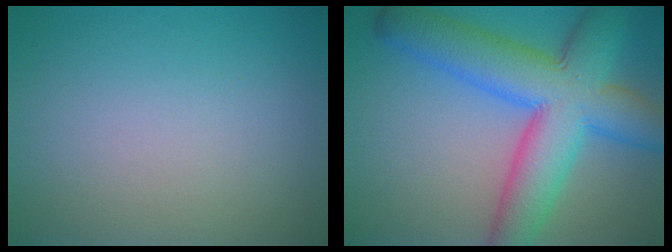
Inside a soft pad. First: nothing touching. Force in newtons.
{"total": 10.8, "press": 10.8, "slide": 0.3}